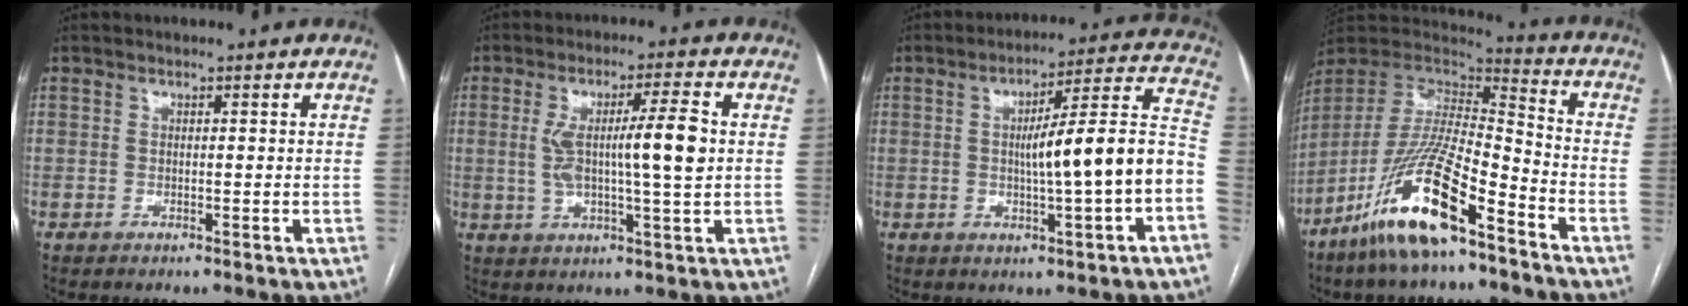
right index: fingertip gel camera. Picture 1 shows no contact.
{"total": 9.8, "force": [0.9, 0.4, 9.8], "torque": [-0.175, 0.009, 0.017]}
{"total": 14.3, "force": [-2.4, 0.0, 14.1], "torque": [-0.201, 0.024, -0.035]}
{"total": 17.6, "force": [-11.0, 3.2, 13.4], "torque": [-0.288, -0.021, -0.206]}